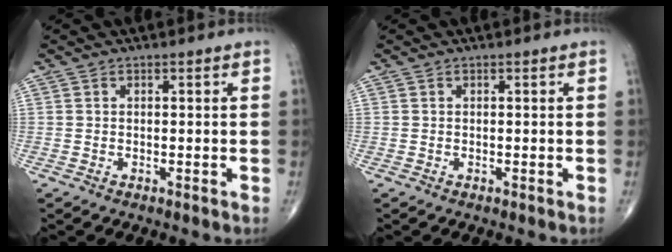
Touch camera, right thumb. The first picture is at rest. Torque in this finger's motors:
{"motor_torque": [-0.01, 0.01, -0.02, 0.02, 0.00]}